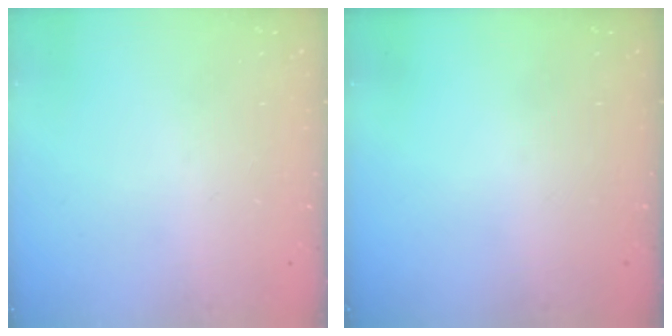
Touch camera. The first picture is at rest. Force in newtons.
{"total": 0.0}